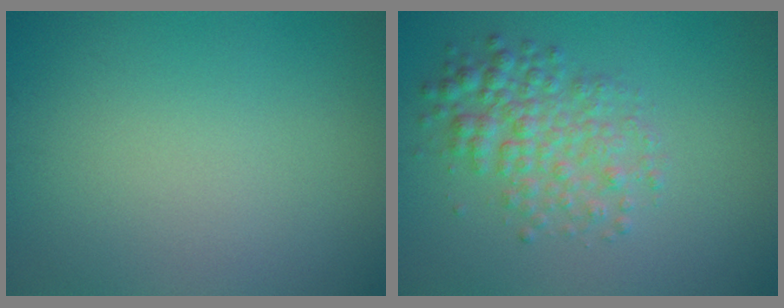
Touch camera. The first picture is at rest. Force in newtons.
{"total": 3.8, "press": 3.8, "slide": 0.1}